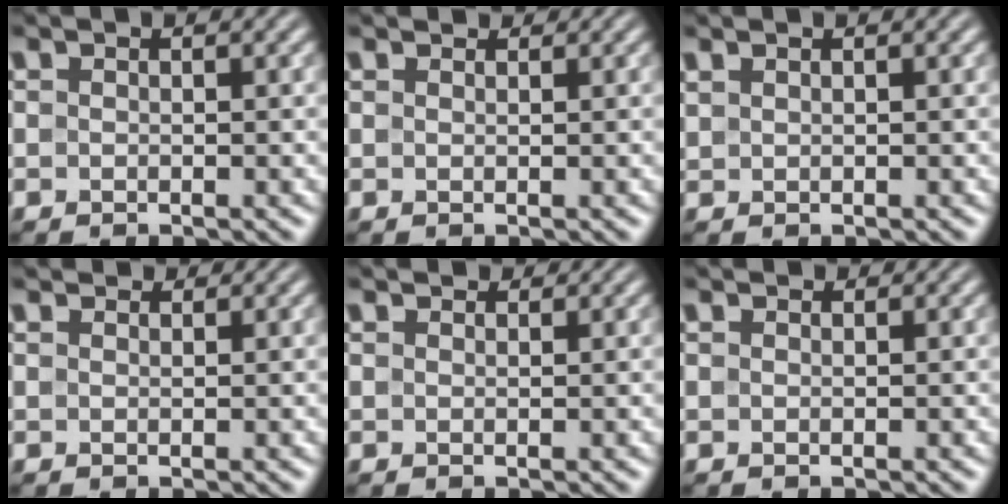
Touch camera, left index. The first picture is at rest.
{"total": 1.5, "force": [1.4, 0.5, 0.4], "torque": [-0.013, -0.002, 0.014]}
{"total": 0.7, "force": [0.6, 0.2, 0.2], "torque": [-0.007, 0.002, 0.016]}
{"total": 2.6, "force": [2.2, 1.0, 0.9], "torque": [-0.022, -0.004, 0.029]}
{"total": 1.7, "force": [1.6, 0.6, 0.5], "torque": [-0.013, -0.003, 0.019]}
{"total": 1.2, "force": [1.1, 0.3, 0.3], "torque": [-0.013, -0.002, 0.008]}